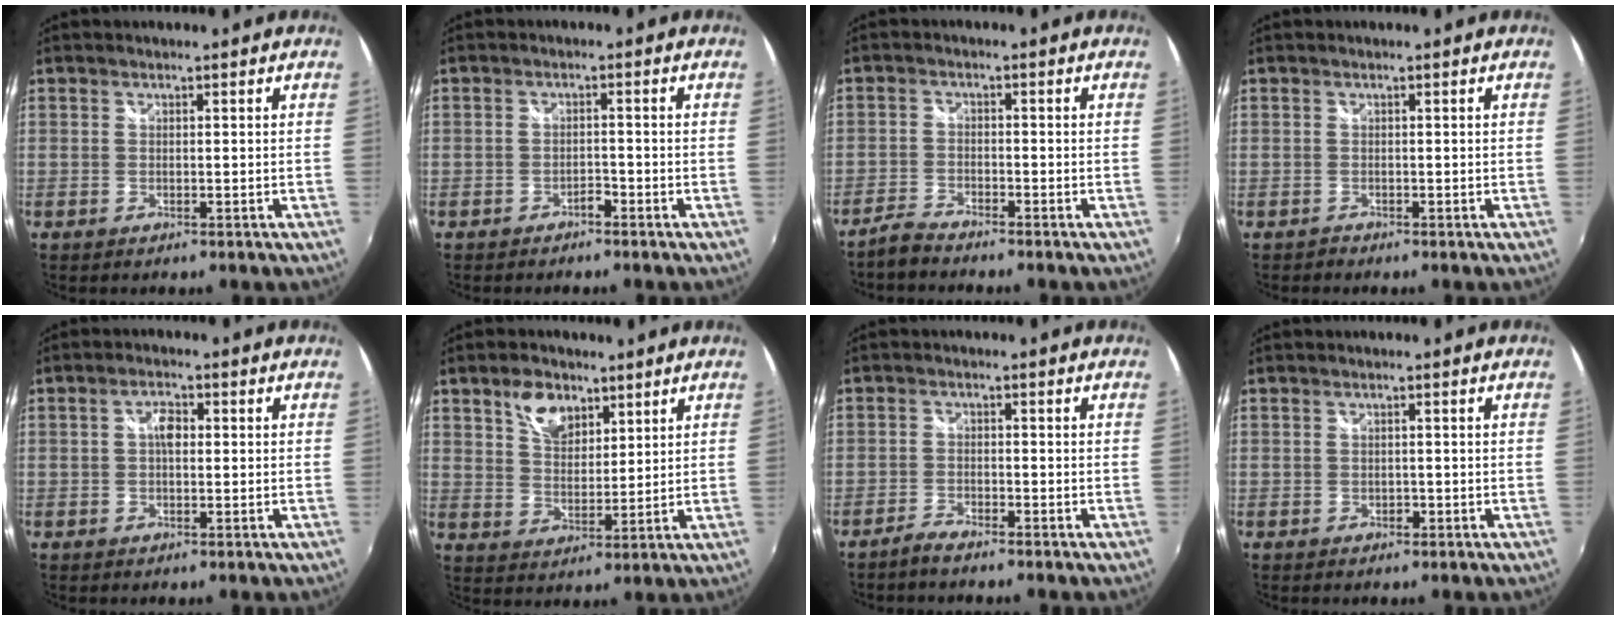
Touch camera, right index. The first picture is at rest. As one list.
[{"total": 1.5, "force": [-1.3, 0.5, 0.6], "torque": [-0.010, 0.001, -0.023]}, {"total": 3.3, "force": [-3.2, 0.5, 0.9], "torque": [-0.032, -0.006, -0.068]}, {"total": 0.7, "force": [-0.6, 0.4, -0.2], "torque": [0.002, 0.001, -0.012]}, {"total": 2.8, "force": [0.2, 1.5, 2.4], "torque": [-0.042, 0.008, 0.000]}, {"total": 7.2, "force": [4.3, 4.3, 3.9], "torque": [-0.064, 0.010, 0.079]}, {"total": 2.3, "force": [-2.2, 0.2, 0.7], "torque": [-0.030, -0.003, -0.048]}, {"total": 0.9, "force": [-0.4, 0.7, 0.4], "torque": [-0.006, -0.001, -0.004]}]